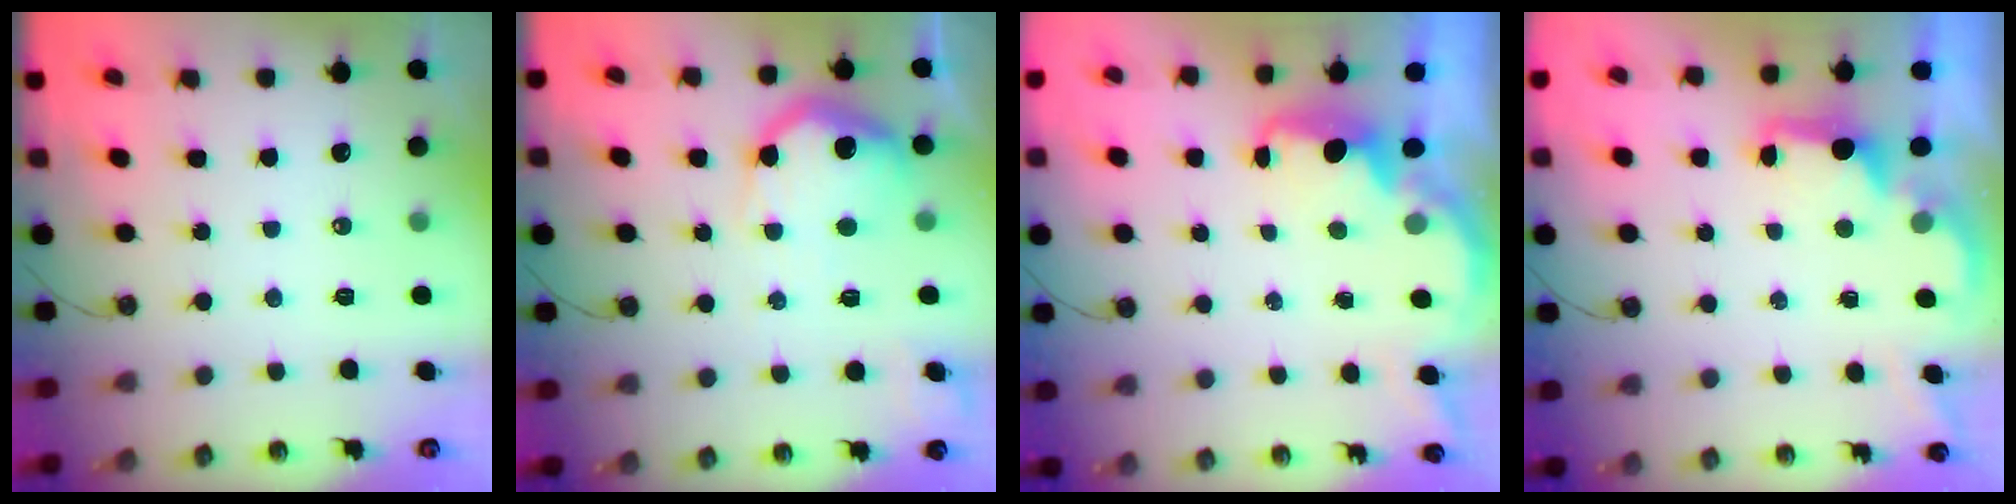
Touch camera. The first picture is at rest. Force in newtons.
{"total": 17.9, "press": 17.9, "slide": 0.9}
{"total": 2.3, "press": 2.2, "slide": 0.8}
{"total": 2.0, "press": 1.9, "slide": 0.8}